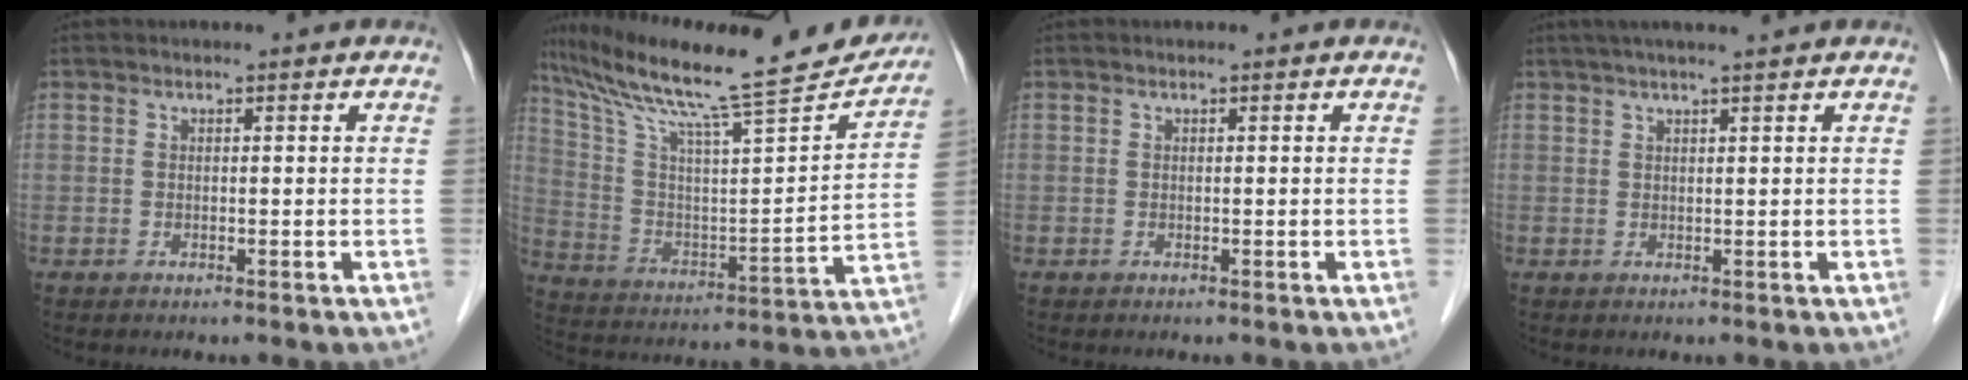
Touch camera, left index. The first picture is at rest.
{"total": 24.9, "force": [21.9, 1.9, 11.8], "torque": [-0.209, -0.024, 0.330]}
{"total": 0.0}
{"total": 5.9, "force": [4.8, -0.7, 3.5], "torque": [-0.048, 0.026, 0.071]}